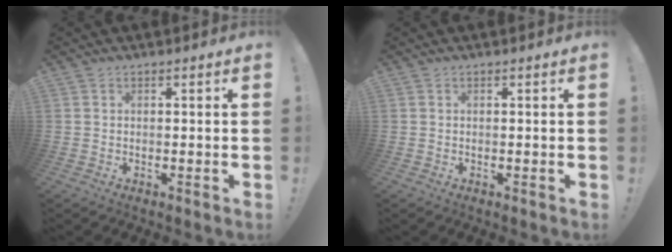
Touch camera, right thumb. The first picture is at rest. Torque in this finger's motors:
{"motor_torque": [0.00, 0.00, -0.14, 0.14, 0.03]}